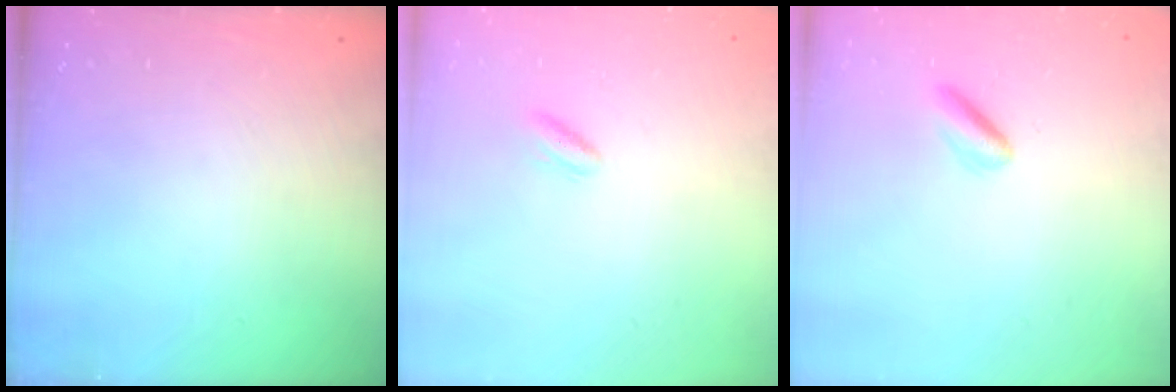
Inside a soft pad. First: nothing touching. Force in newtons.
{"total": 3.0, "press": 2.8, "slide": 1.0}
{"total": 2.4, "press": 2.2, "slide": 0.9}